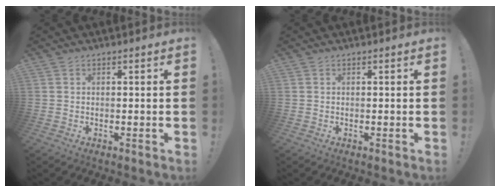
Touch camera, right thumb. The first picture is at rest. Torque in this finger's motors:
{"motor_torque": [-0.02, 0.02, 0.00, 0.00, 0.00]}